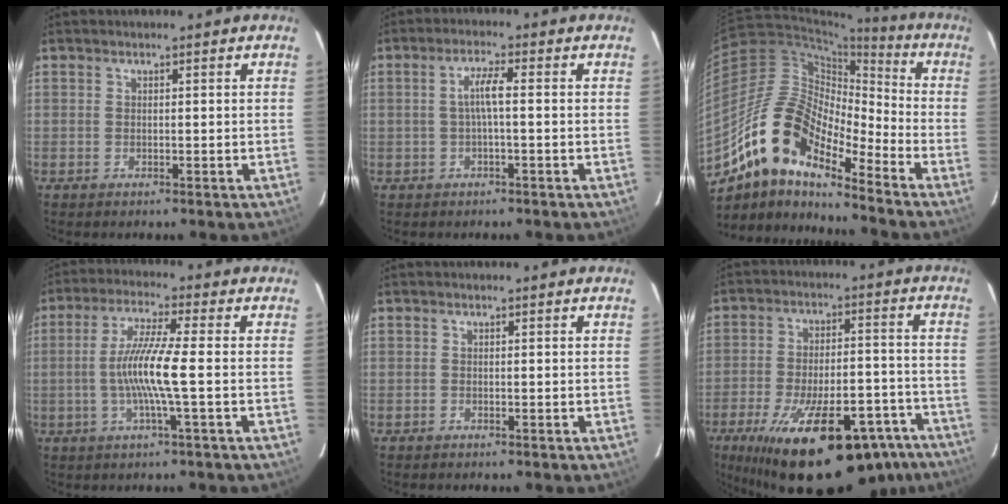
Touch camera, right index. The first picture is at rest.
{"total": 3.5, "force": [-0.3, 0.2, 3.5], "torque": [-0.069, 0.005, -0.004]}
{"total": 16.3, "force": [-11.6, 5.6, 10.0], "torque": [-0.169, 0.003, -0.236]}
{"total": 9.1, "force": [-1.5, -0.6, 8.9], "torque": [-0.181, 0.000, -0.029]}
{"total": 0.0}
{"total": 28.4, "force": [-19.9, 10.3, 17.5], "torque": [-0.287, -0.017, -0.272]}